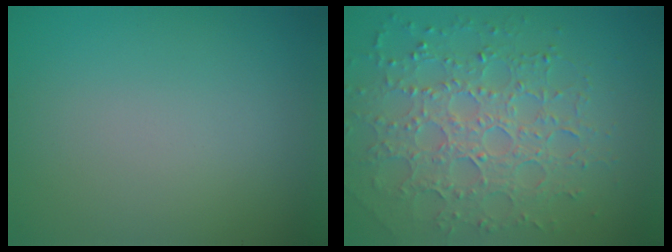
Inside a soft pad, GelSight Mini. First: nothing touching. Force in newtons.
{"total": 7.7, "press": 5.4, "slide": 5.4}